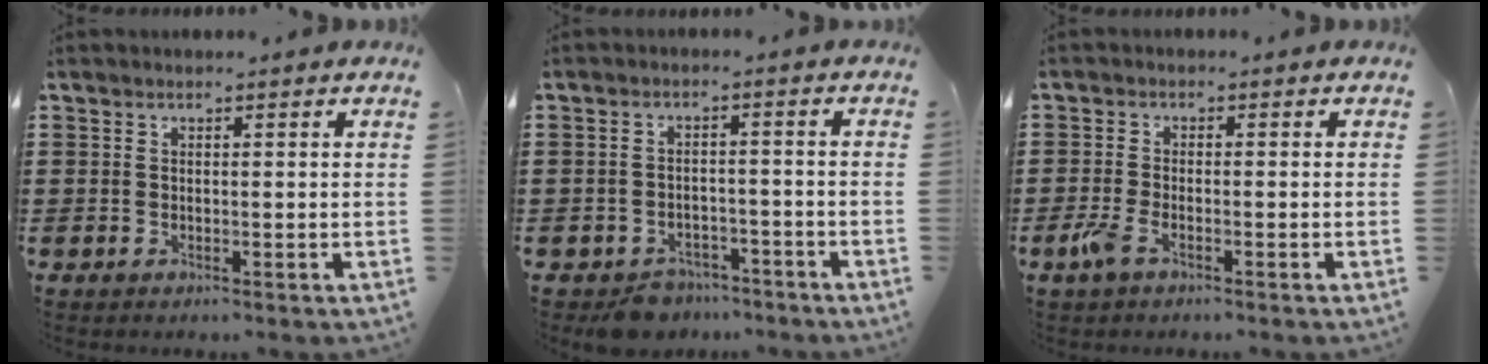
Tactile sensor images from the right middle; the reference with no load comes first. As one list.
[{"total": 3.5, "force": [-3.3, 1.2, 0.0], "torque": [-0.007, 0.005, -0.068]}, {"total": 2.9, "force": [-1.7, 1.0, 2.2], "torque": [-0.065, -0.009, -0.038]}]